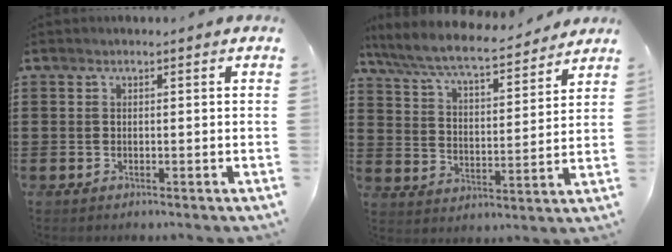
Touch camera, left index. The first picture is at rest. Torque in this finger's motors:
{"motor_torque": [0.95, -1.19, 0.24, 0.18]}